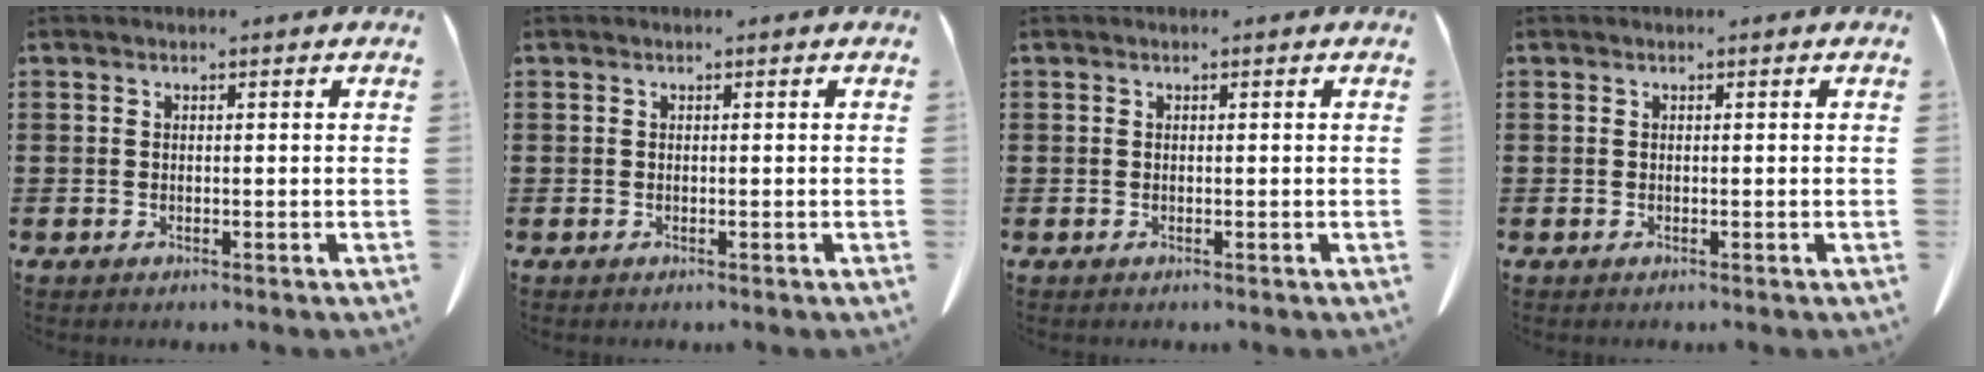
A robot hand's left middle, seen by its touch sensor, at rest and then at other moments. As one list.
[{"total": 0.0}, {"total": 0.0}, {"total": 0.0}]